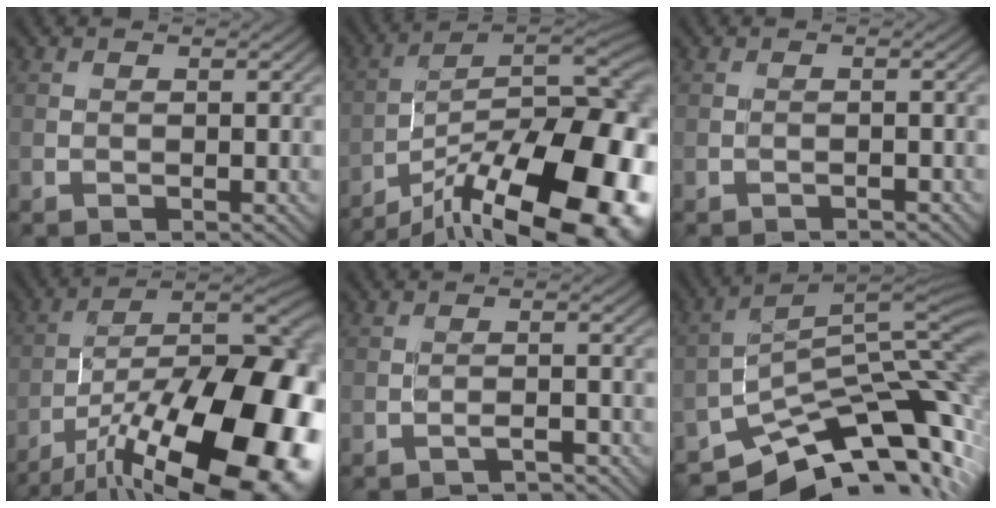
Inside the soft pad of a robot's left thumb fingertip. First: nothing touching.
{"total": 20.8, "force": [-12.4, 7.3, 15.0], "torque": [-0.193, -0.022, -0.195]}
{"total": 0.8, "force": [-0.8, 0.1, 0.2], "torque": [-0.002, 0.002, -0.015]}
{"total": 21.4, "force": [-11.0, 8.4, 16.4], "torque": [-0.237, -0.040, -0.163]}
{"total": 2.1, "force": [-1.9, 0.3, 0.8], "torque": [-0.009, 0.006, -0.038]}
{"total": 13.9, "force": [-8.7, 5.3, 9.4], "torque": [-0.171, -0.010, -0.138]}